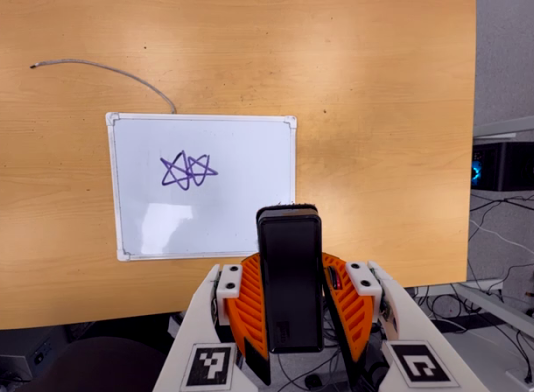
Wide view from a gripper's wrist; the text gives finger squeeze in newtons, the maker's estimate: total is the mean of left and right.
{"total": 6.3, "left": 5.5, "right": 7.1}